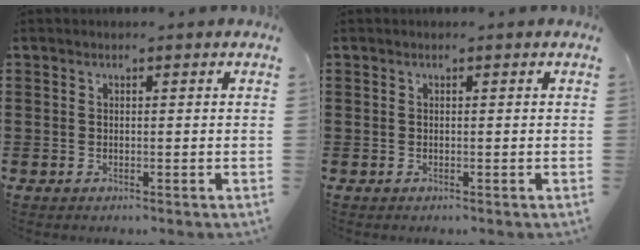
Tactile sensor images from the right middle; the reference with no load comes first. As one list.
[{"total": 0.0}]